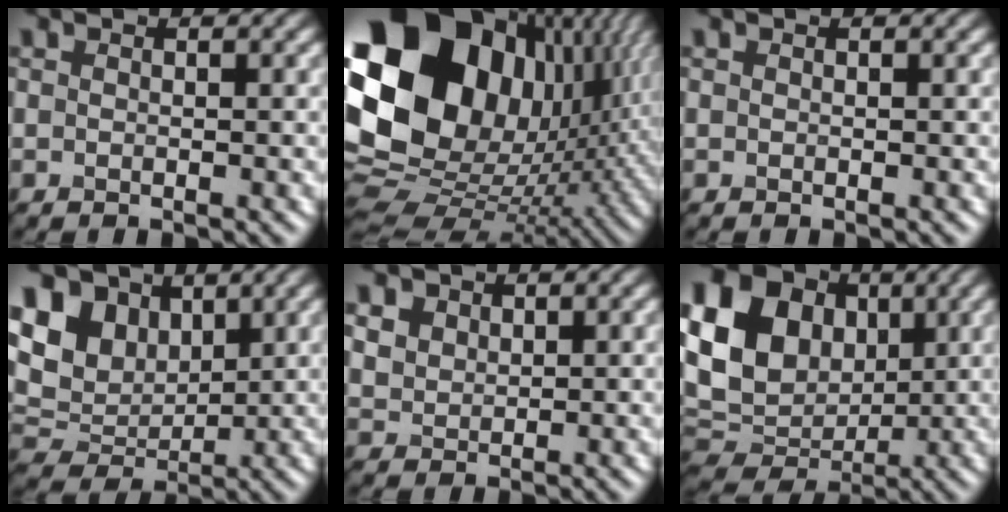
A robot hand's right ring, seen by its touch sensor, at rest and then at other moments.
{"total": 22.9, "force": [4.9, 16.7, 14.8], "torque": [-0.310, -0.014, 0.088]}
{"total": 0.0}
{"total": 9.4, "force": [4.2, 6.6, 5.2], "torque": [-0.126, 0.024, 0.069]}
{"total": 3.7, "force": [2.1, 2.5, 1.6], "torque": [-0.055, 0.007, 0.046]}
{"total": 17.6, "force": [4.1, 14.3, 9.4], "torque": [-0.225, 0.042, 0.058]}